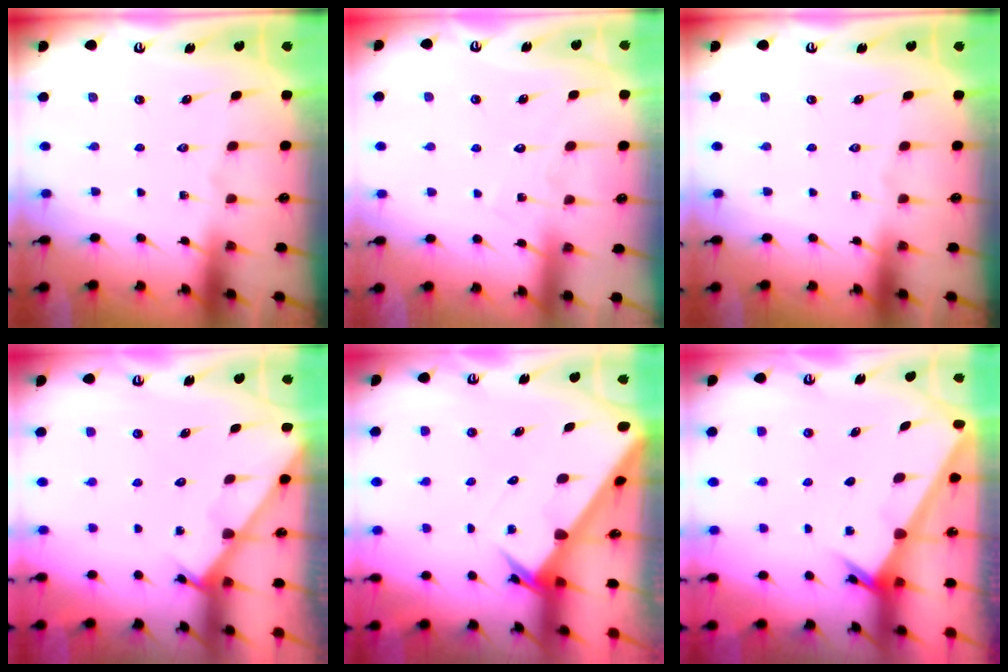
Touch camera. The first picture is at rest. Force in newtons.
{"total": 3.9, "press": 3.8, "slide": 0.4}
{"total": 0.0}
{"total": 2.6, "press": 2.5, "slide": 0.3}
{"total": 3.0, "press": 3.0, "slide": 0.2}
{"total": 2.4, "press": 2.4, "slide": 0.2}